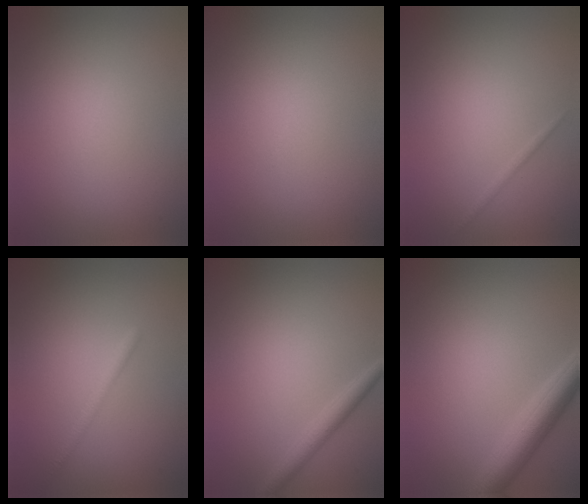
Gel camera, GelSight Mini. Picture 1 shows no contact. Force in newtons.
{"total": 0.0}
{"total": 0.6, "press": 0.6, "slide": 0.0}
{"total": 1.4, "press": 1.4, "slide": 0.1}
{"total": 2.1, "press": 2.1, "slide": 0.1}
{"total": 4.5, "press": 4.4, "slide": 0.2}